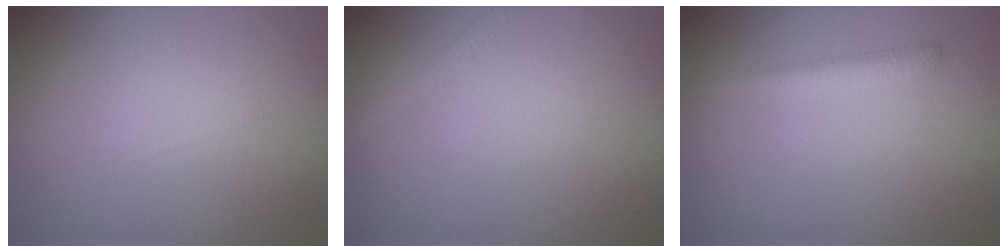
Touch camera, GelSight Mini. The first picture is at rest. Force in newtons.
{"total": 1.3, "press": 1.3, "slide": 0.0}
{"total": 1.9, "press": 1.9, "slide": 0.0}